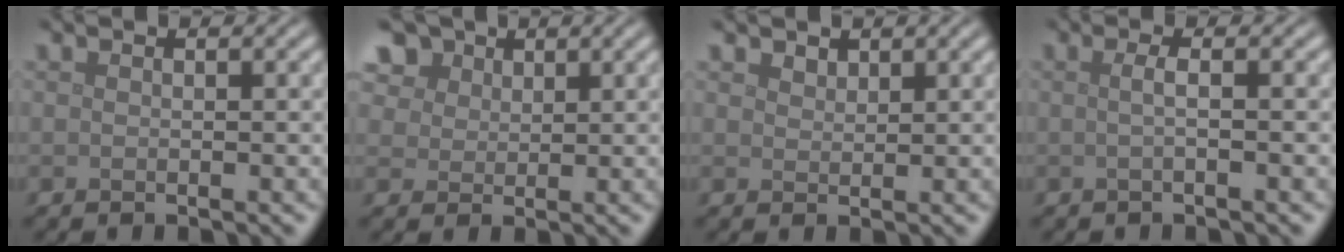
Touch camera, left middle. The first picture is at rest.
{"total": 8.0, "force": [4.9, 5.4, 3.4], "torque": [-0.101, 0.013, 0.081]}
{"total": 1.1, "force": [1.0, 0.4, 0.2], "torque": [-0.004, -0.002, 0.020]}
{"total": 1.5, "force": [0.0, 0.5, 1.4], "torque": [-0.019, 0.003, -0.005]}